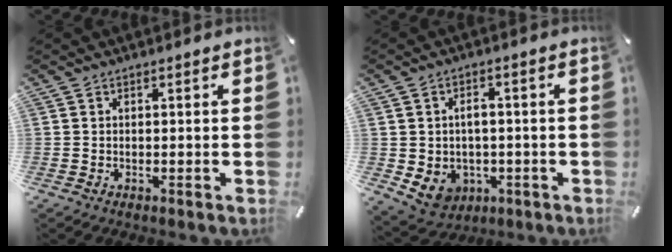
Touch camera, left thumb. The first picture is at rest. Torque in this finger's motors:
{"motor_torque": [0.51, 0.22, 0.14, 0.10, 0.09]}